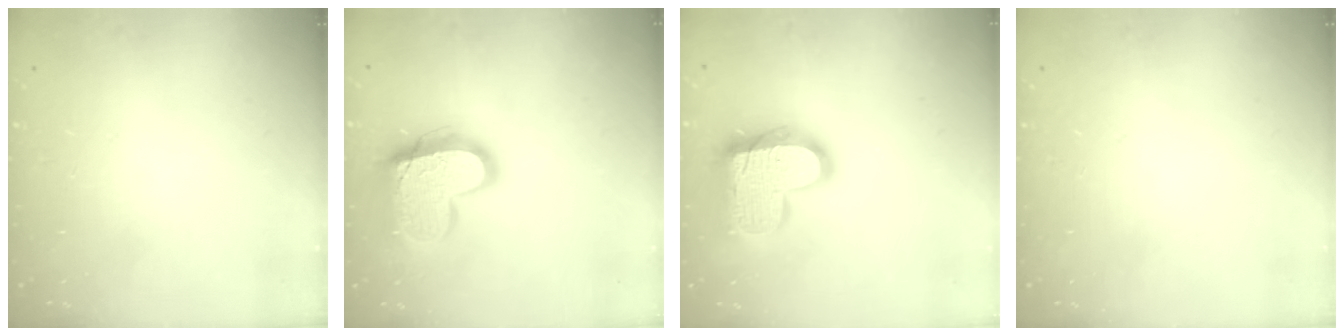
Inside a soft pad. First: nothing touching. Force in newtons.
{"total": 17.5, "press": 17.4, "slide": 1.3}
{"total": 17.9, "press": 17.9, "slide": 1.4}
{"total": 0.0}